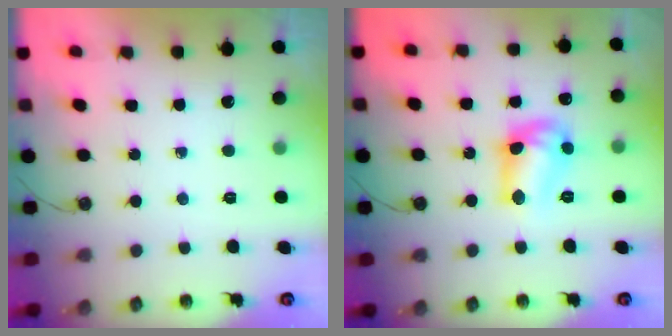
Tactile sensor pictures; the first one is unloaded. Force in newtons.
{"total": 11.8, "press": 11.8, "slide": 0.7}